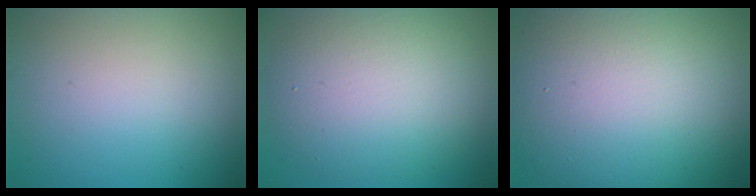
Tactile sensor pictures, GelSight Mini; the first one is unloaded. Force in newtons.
{"total": 8.5, "press": 8.5, "slide": 0.3}
{"total": 15.7, "press": 15.7, "slide": 0.9}